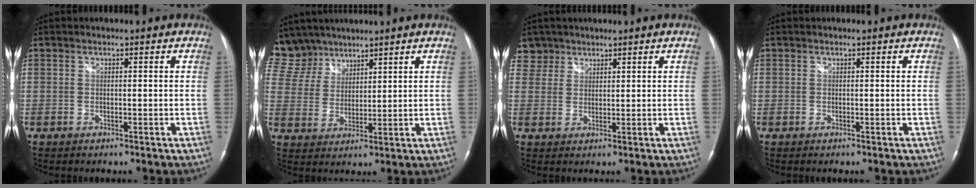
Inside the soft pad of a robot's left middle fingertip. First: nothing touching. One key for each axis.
{"total": 10.4, "fx": 8.7, "fy": 5.6, "fz": 1.0, "tx": -0.041, "ty": 0.019, "tz": 0.185}
{"total": 3.5, "fx": 2.7, "fy": 2.2, "fz": -0.8, "tx": 0.022, "ty": 0.005, "tz": 0.052}
{"total": 0.0}